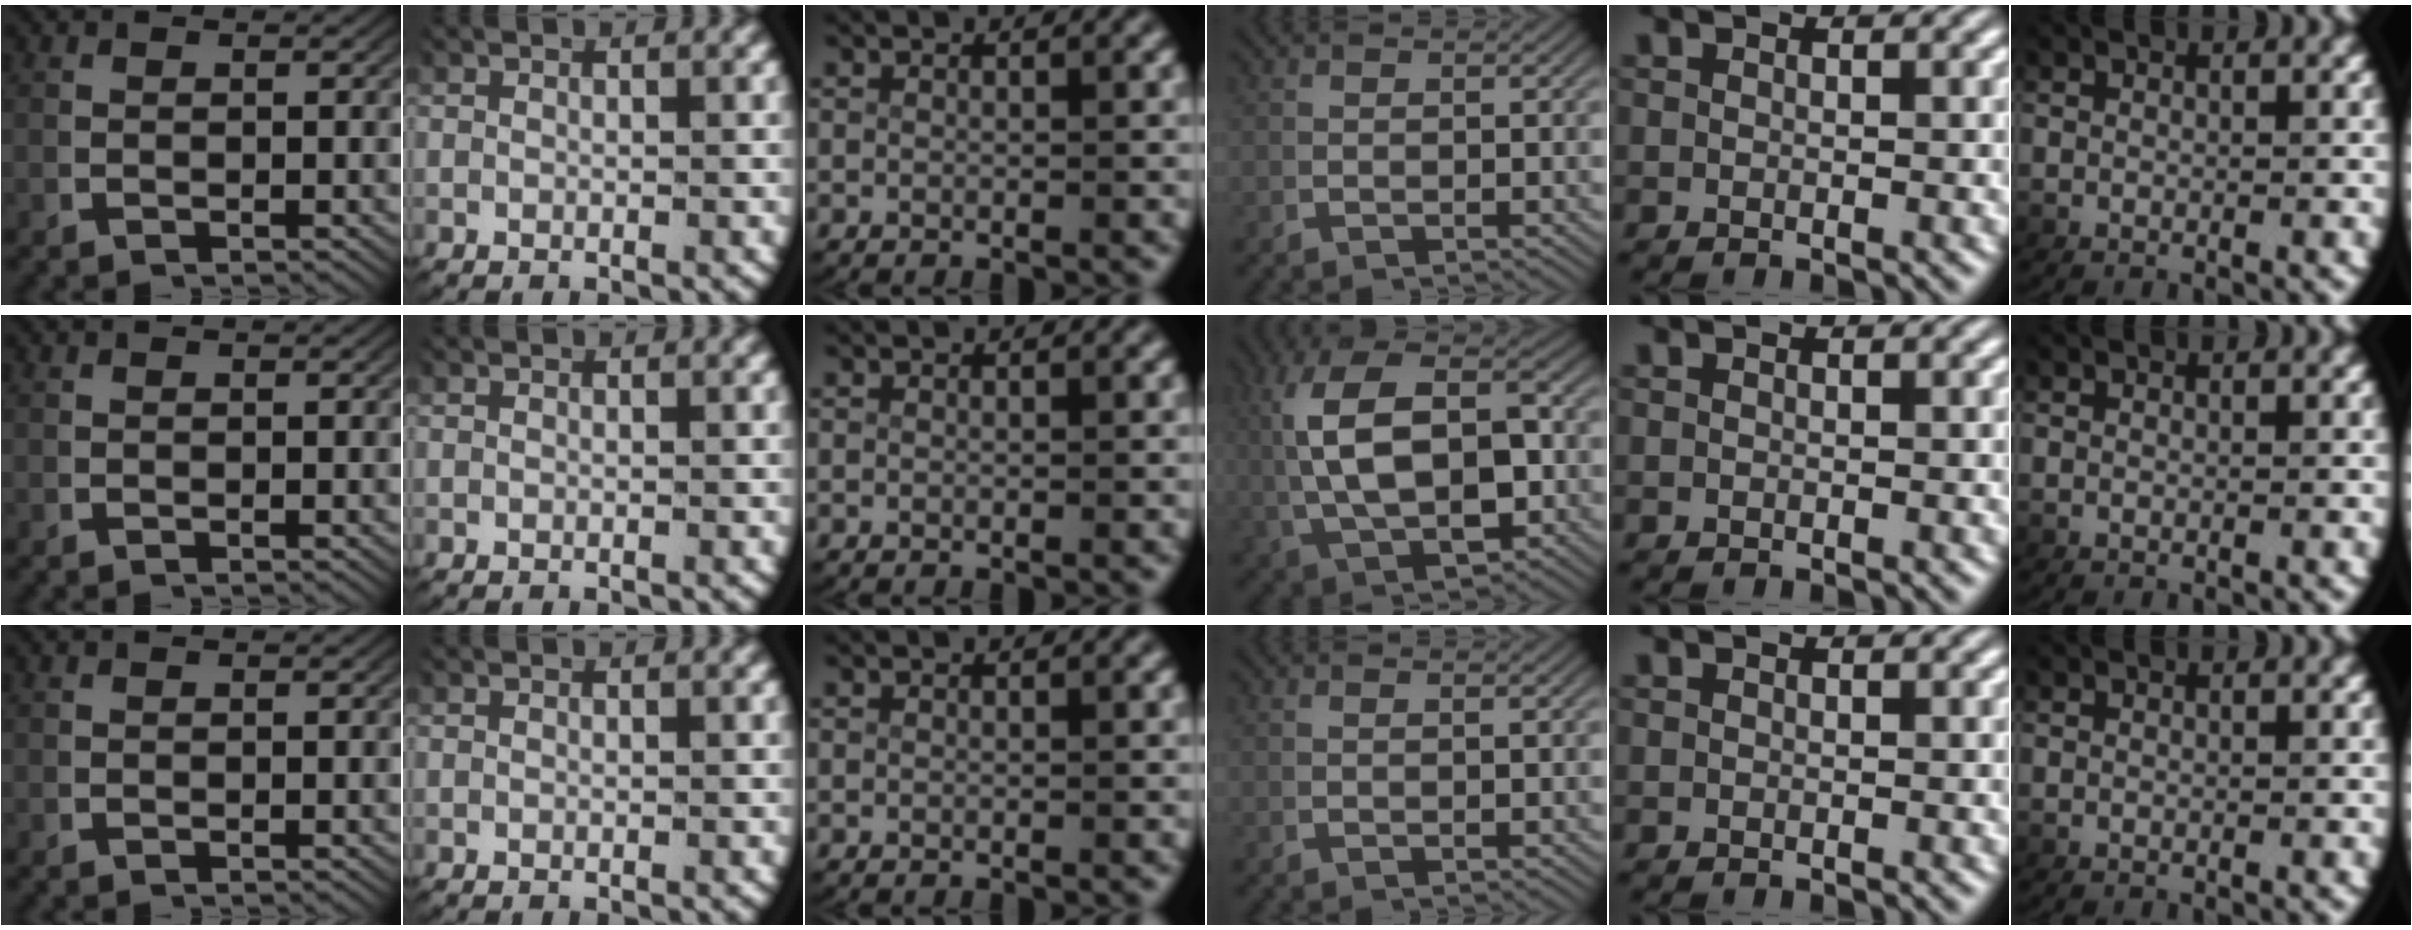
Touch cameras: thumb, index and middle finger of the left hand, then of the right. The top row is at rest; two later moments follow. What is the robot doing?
{"motion": "lift_and_place", "object": "coat"}